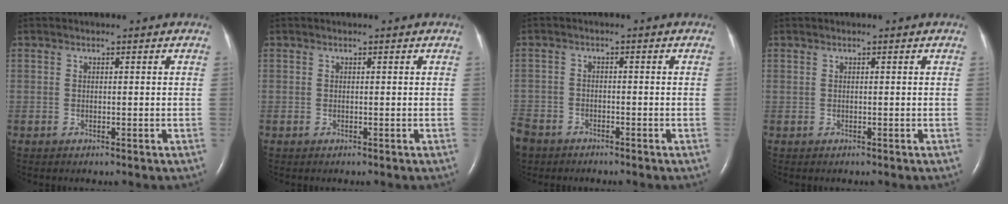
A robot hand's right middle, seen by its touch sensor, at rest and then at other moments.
{"total": 0.0}
{"total": 7.4, "force": [-5.4, 4.8, 1.9], "torque": [-0.065, -0.011, -0.103]}
{"total": 0.0}